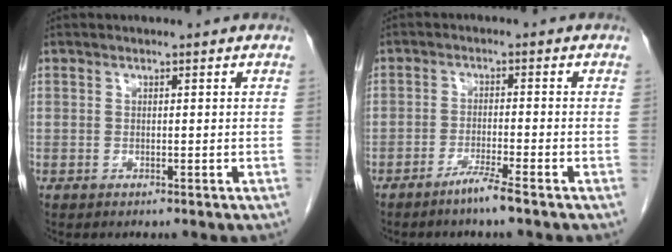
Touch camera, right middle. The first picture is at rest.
{"total": 3.2, "force": [-2.4, -0.6, 2.0], "torque": [-0.042, -0.006, -0.048]}